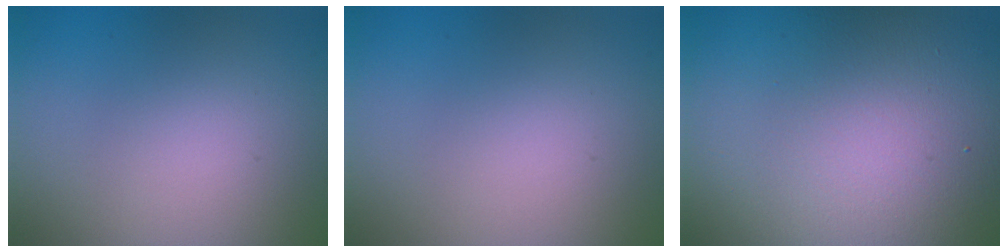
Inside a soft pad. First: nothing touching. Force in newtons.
{"total": 0.0}
{"total": 20.3, "press": 20.3, "slide": 1.1}